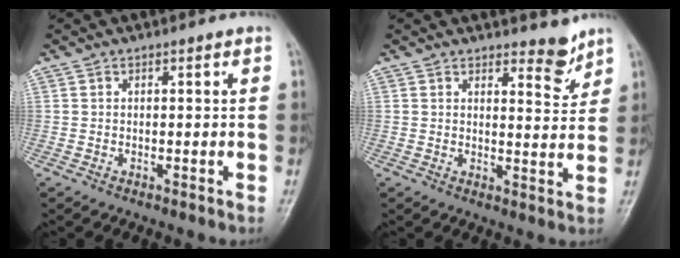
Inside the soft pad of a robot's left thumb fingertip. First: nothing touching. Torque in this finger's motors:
{"motor_torque": [-0.39, 0.19, -0.16, -0.31, 0.00]}